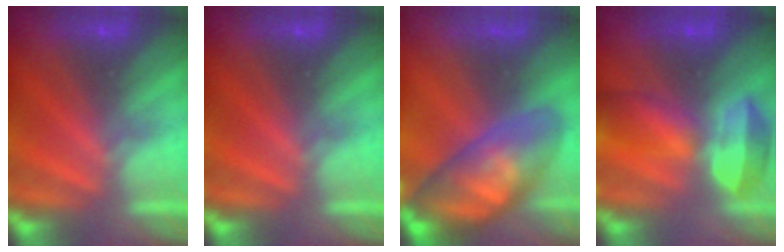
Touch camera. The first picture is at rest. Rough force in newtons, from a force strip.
{"total": 0.0}
{"total": 8.3}
{"total": 5.7}